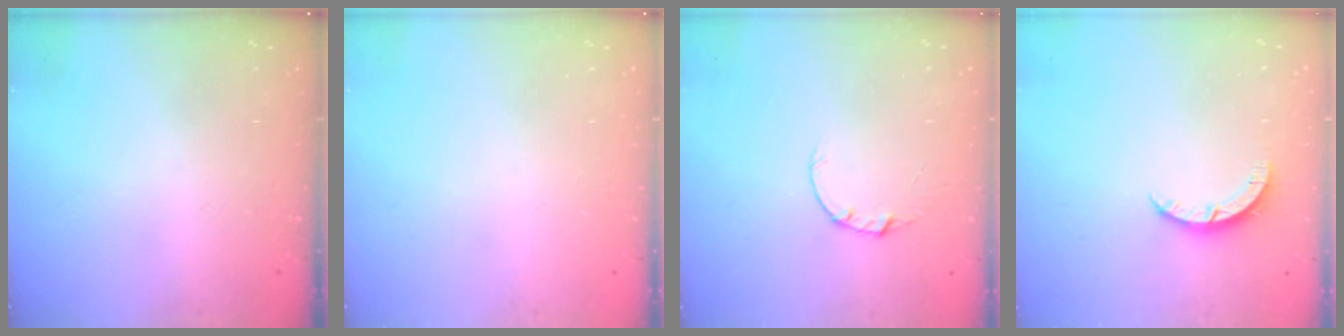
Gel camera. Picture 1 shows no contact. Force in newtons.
{"total": 0.0}
{"total": 2.0, "press": 2.0, "slide": 0.2}
{"total": 4.0, "press": 4.0, "slide": 0.3}